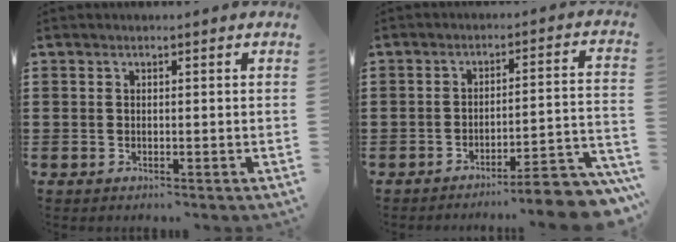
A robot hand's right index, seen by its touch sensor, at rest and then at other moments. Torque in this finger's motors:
{"motor_torque": [0.04, 0.02, -0.46, -0.21]}